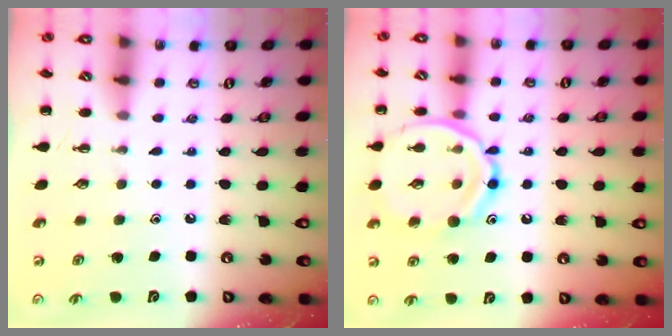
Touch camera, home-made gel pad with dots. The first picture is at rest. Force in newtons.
{"total": 15.3, "press": 15.2, "slide": 1.6}